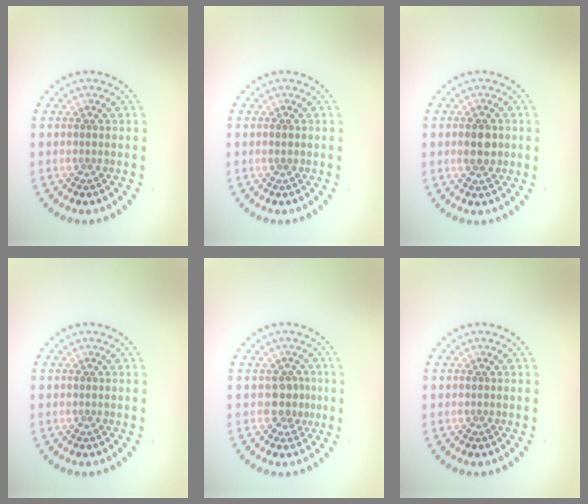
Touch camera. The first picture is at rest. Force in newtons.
{"total": 0.5, "press": 0.5, "slide": 0.2}
{"total": 2.2, "press": 2.2, "slide": 0.1}
{"total": 0.0}
{"total": 2.0, "press": 1.6, "slide": 1.1}
{"total": 0.0}